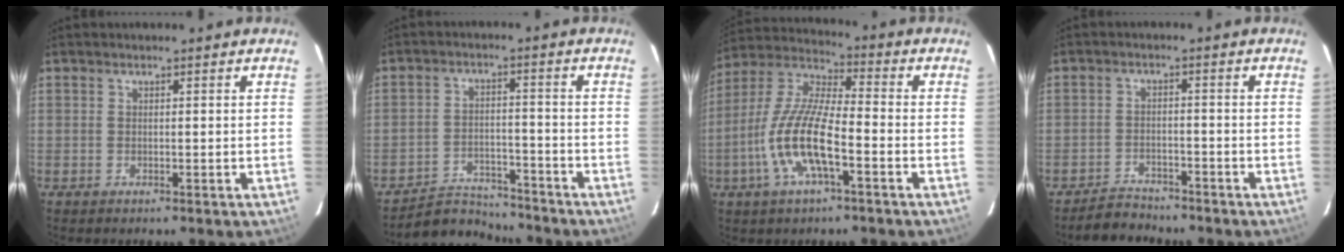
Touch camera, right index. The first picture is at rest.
{"total": 8.7, "force": [-8.2, 2.8, 0.3], "torque": [-0.033, 0.016, -0.128]}
{"total": 13.9, "force": [-5.2, 3.7, 12.3], "torque": [-0.259, -0.006, -0.104]}
{"total": 5.0, "force": [-4.5, 2.2, 0.4], "torque": [-0.026, 0.012, -0.072]}